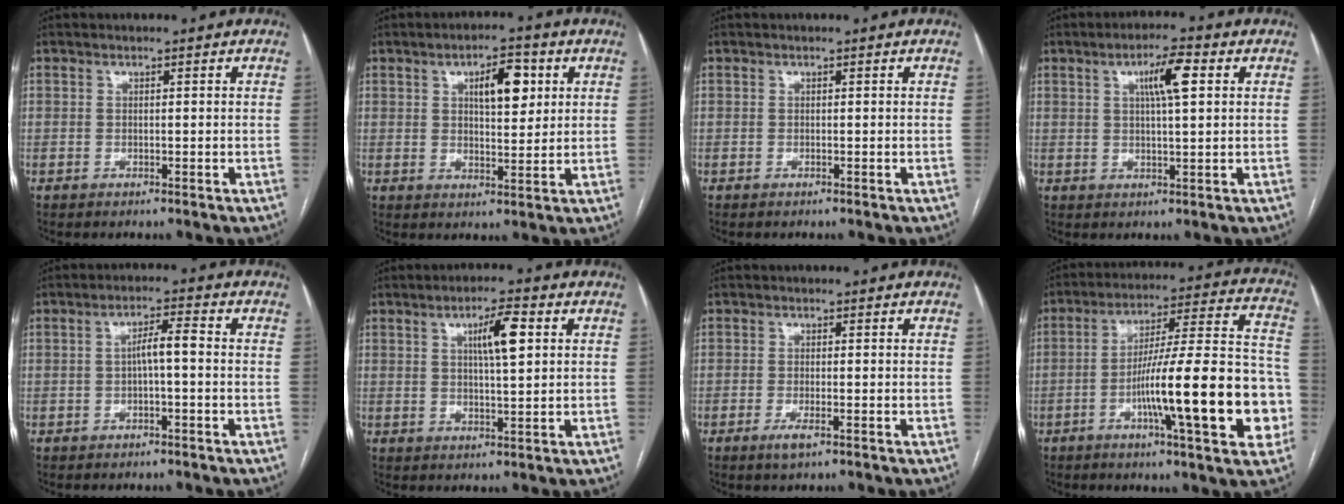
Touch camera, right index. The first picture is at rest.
{"total": 7.0, "force": [2.5, 2.5, 6.1], "torque": [-0.096, 0.009, 0.041]}
{"total": 0.0}
{"total": 6.1, "force": [2.1, 0.8, 5.7], "torque": [-0.100, 0.008, 0.033]}
{"total": 4.5, "force": [-0.5, 0.4, 4.5], "torque": [-0.074, 0.017, -0.006]}
{"total": 6.2, "force": [2.0, 0.9, 5.9], "torque": [-0.101, 0.007, 0.033]}
{"total": 2.2, "force": [-1.3, 0.3, 1.8], "torque": [-0.036, -0.004, -0.023]}
{"total": 21.5, "force": [-6.1, 2.2, 20.5], "torque": [-0.265, 0.018, -0.088]}